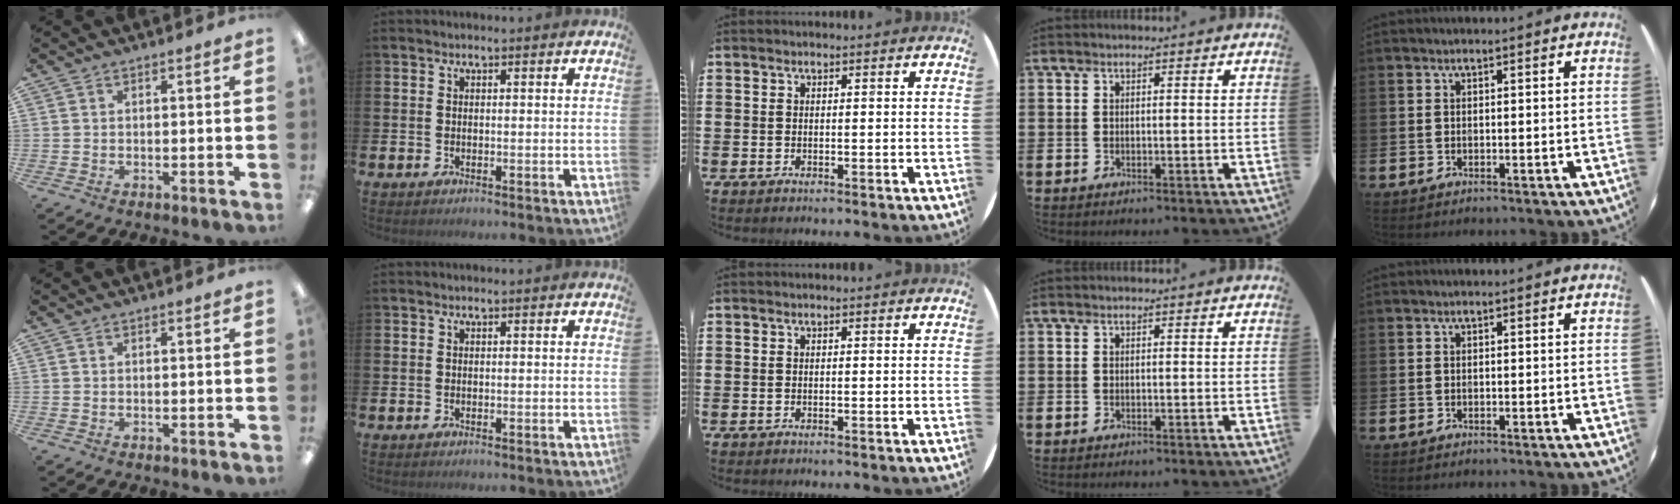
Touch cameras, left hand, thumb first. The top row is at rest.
{}